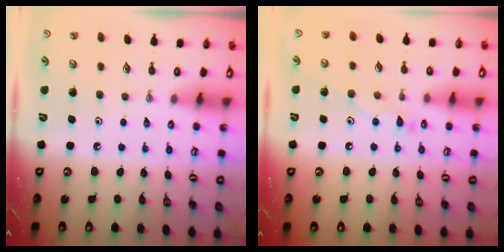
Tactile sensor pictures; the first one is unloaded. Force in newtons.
{"total": 9.3, "press": 9.2, "slide": 0.7}